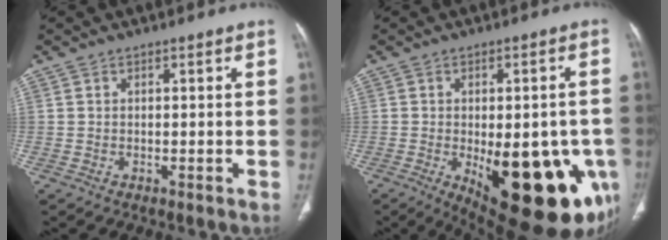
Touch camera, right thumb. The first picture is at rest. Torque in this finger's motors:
{"motor_torque": [2.23, 2.77, 2.24, -0.52, 0.55]}